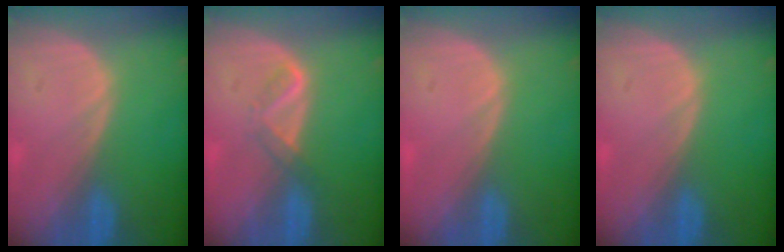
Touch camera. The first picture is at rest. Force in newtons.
{"total": 2.4, "press": 2.4, "slide": 0.7}
{"total": 0.6, "press": 0.1, "slide": 0.6}
{"total": 0.0}